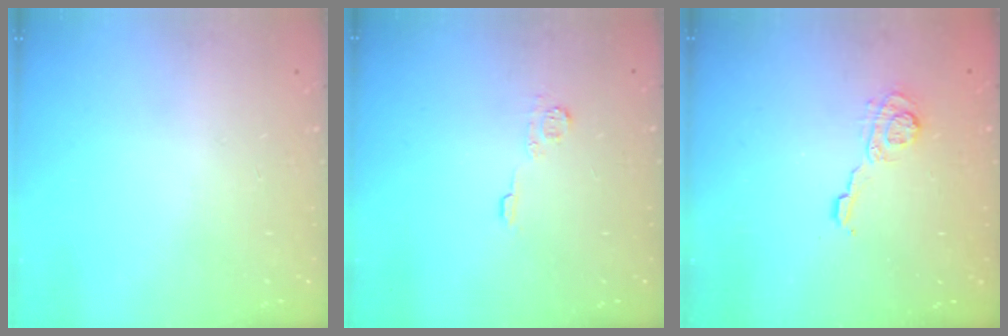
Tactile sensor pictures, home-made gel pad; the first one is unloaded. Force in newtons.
{"total": 5.6, "press": 5.6, "slide": 0.7}
{"total": 5.3, "press": 5.2, "slide": 0.8}